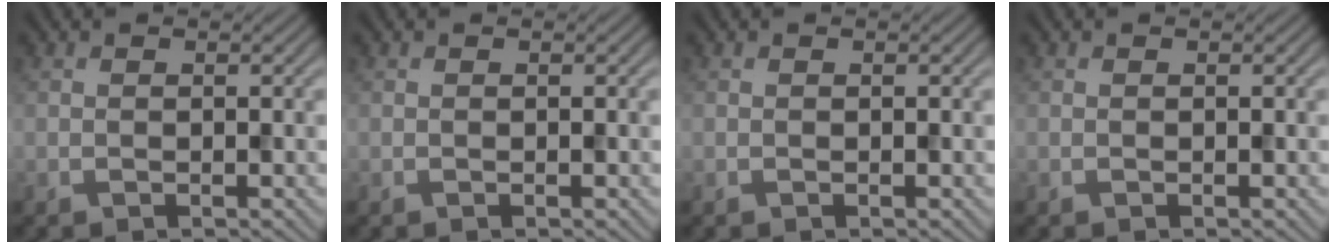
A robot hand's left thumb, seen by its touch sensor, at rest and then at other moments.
{"total": 0.0}
{"total": 0.0}
{"total": 0.0}